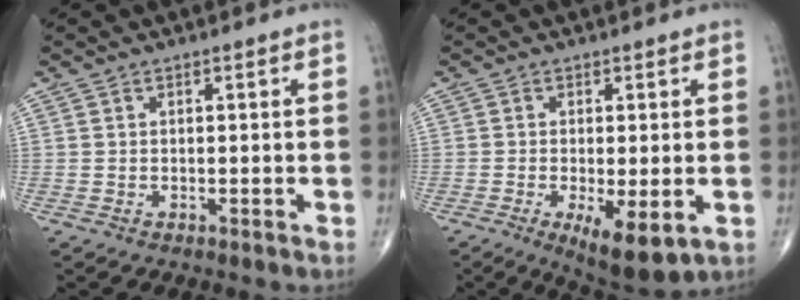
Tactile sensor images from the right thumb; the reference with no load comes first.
{"total": 8.7, "force": [-2.7, 2.9, 7.7], "torque": [-0.120, -0.020, -0.037]}